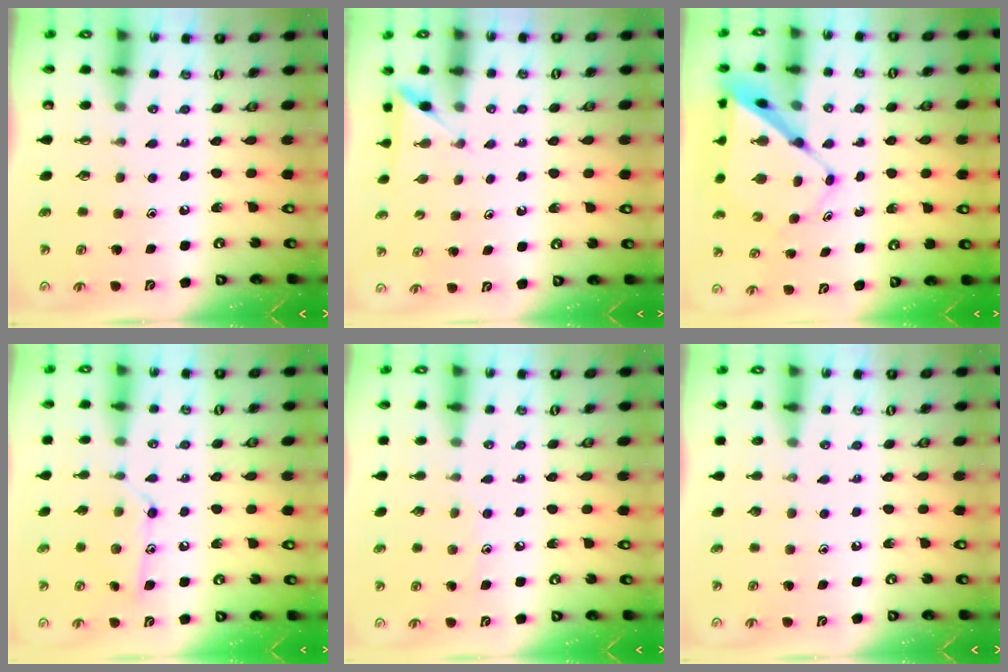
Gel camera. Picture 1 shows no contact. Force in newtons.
{"total": 2.2, "press": 2.2, "slide": 0.2}
{"total": 9.3, "press": 9.3, "slide": 0.6}
{"total": 10.9, "press": 10.8, "slide": 0.6}
{"total": 4.6, "press": 4.6, "slide": 0.5}
{"total": 0.0}